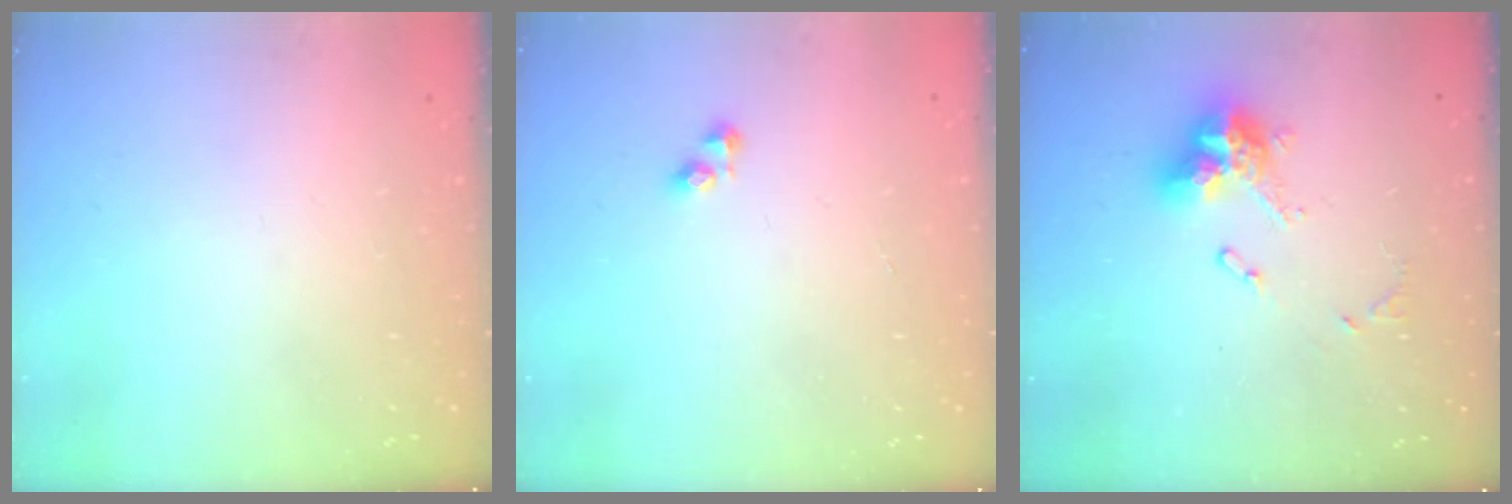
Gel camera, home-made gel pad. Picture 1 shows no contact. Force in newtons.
{"total": 2.0, "press": 2.0, "slide": 0.5}
{"total": 11.5, "press": 11.4, "slide": 1.0}